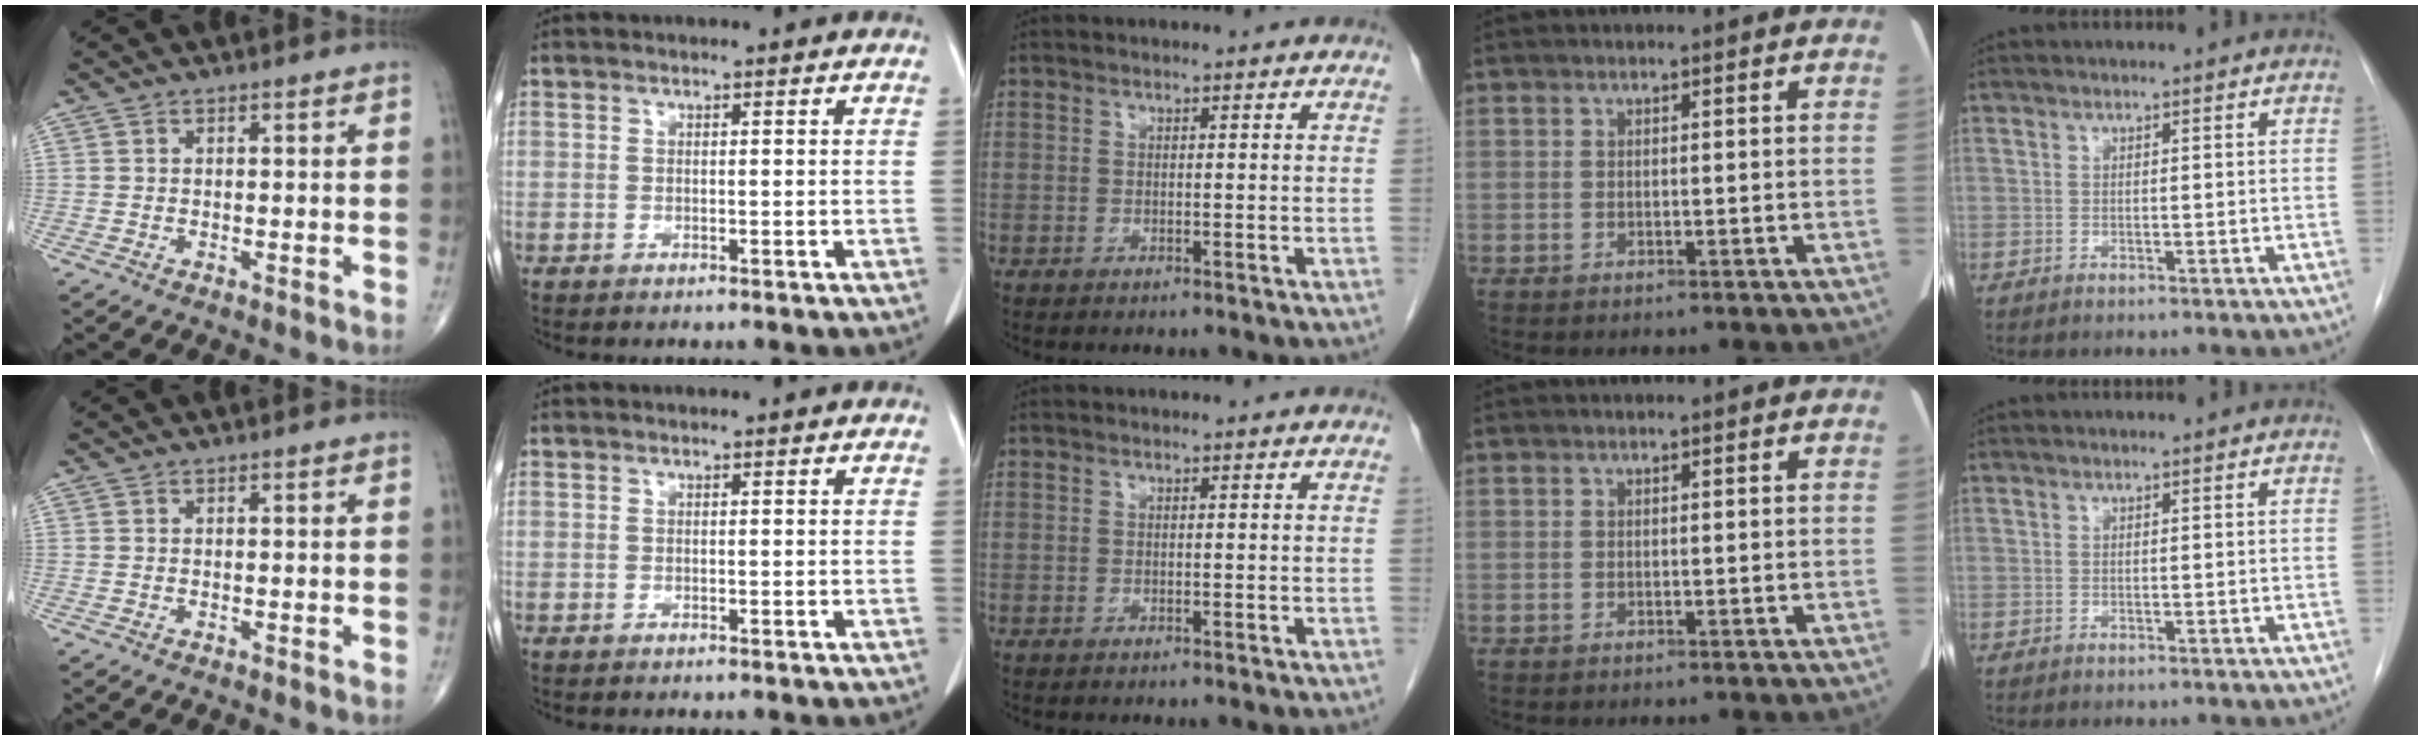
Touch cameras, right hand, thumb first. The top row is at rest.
{}